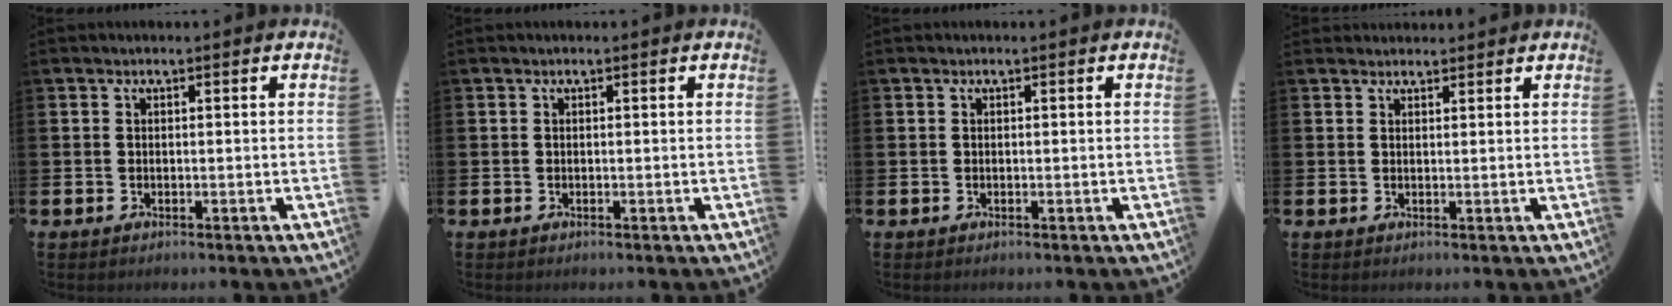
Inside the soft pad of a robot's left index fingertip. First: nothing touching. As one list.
[{"total": 0.0}, {"total": 0.0}, {"total": 1.6, "force": [1.6, 0.4, -0.1], "torque": [0.010, -0.005, 0.027]}]